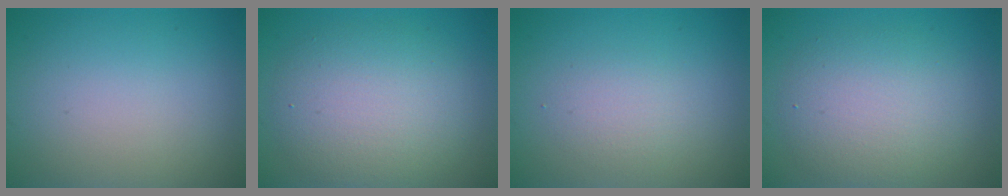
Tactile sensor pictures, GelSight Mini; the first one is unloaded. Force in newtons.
{"total": 6.2, "press": 6.1, "slide": 0.4}
{"total": 1.7, "press": 1.7, "slide": 0.2}
{"total": 4.8, "press": 4.8, "slide": 0.1}